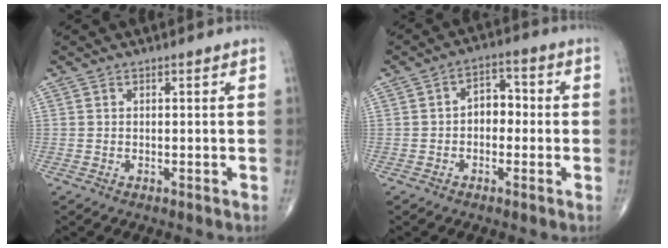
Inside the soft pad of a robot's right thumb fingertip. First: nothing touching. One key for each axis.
{"total": 4.6, "fx": -0.4, "fy": 3.3, "fz": 3.2, "tx": -0.028, "ty": 0.019, "tz": -0.017}